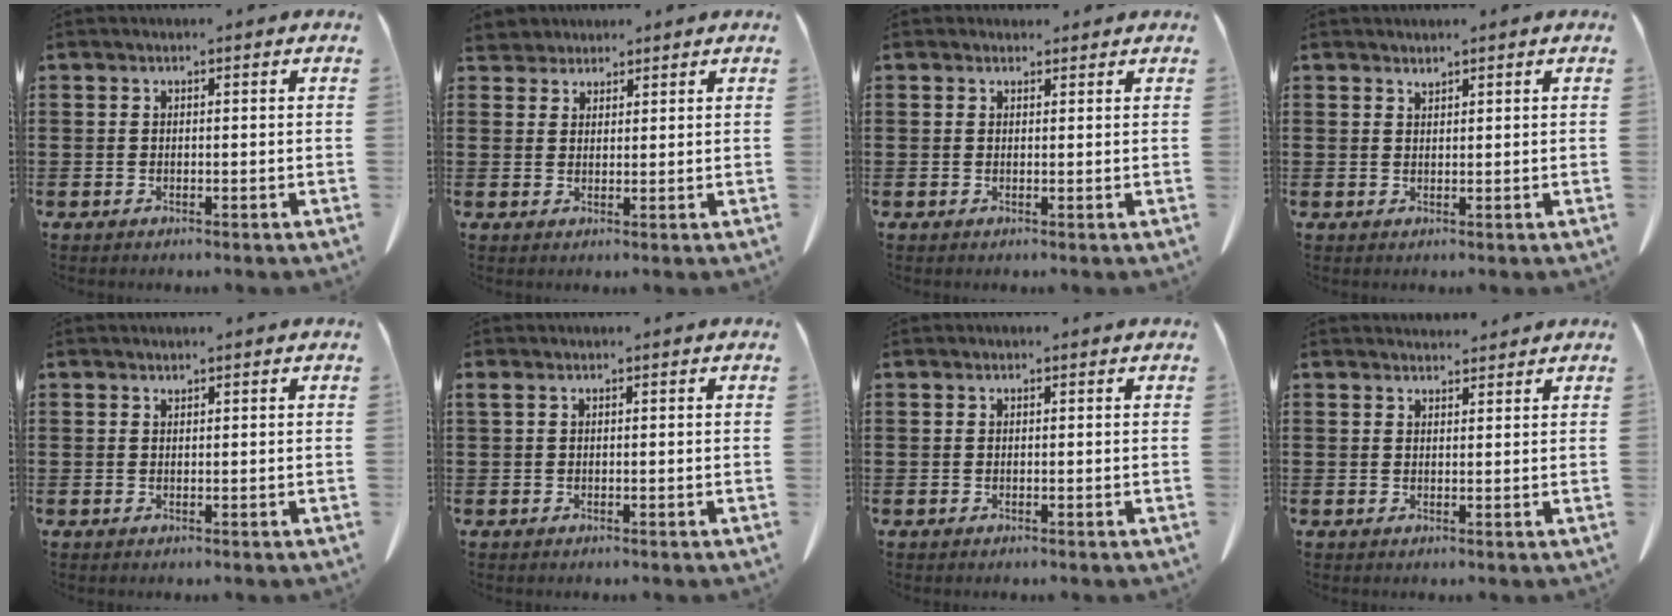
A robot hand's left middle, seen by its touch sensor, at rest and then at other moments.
{"total": 2.5, "force": [2.4, 0.9, 0.0], "torque": [-0.008, 0.002, 0.046]}
{"total": 1.1, "force": [0.9, 0.6, 0.1], "torque": [0.003, 0.000, 0.015]}
{"total": 1.0, "force": [1.0, 0.0, 0.1], "torque": [-0.004, -0.004, 0.020]}
{"total": 0.5, "force": [0.5, 0.0, 0.1], "torque": [-0.003, -0.002, 0.011]}
{"total": 0.7, "force": [0.2, 0.2, 0.6], "torque": [-0.015, 0.003, 0.003]}
{"total": 0.0}
{"total": 2.5, "force": [2.4, 0.4, 0.1], "torque": [-0.001, -0.008, 0.044]}